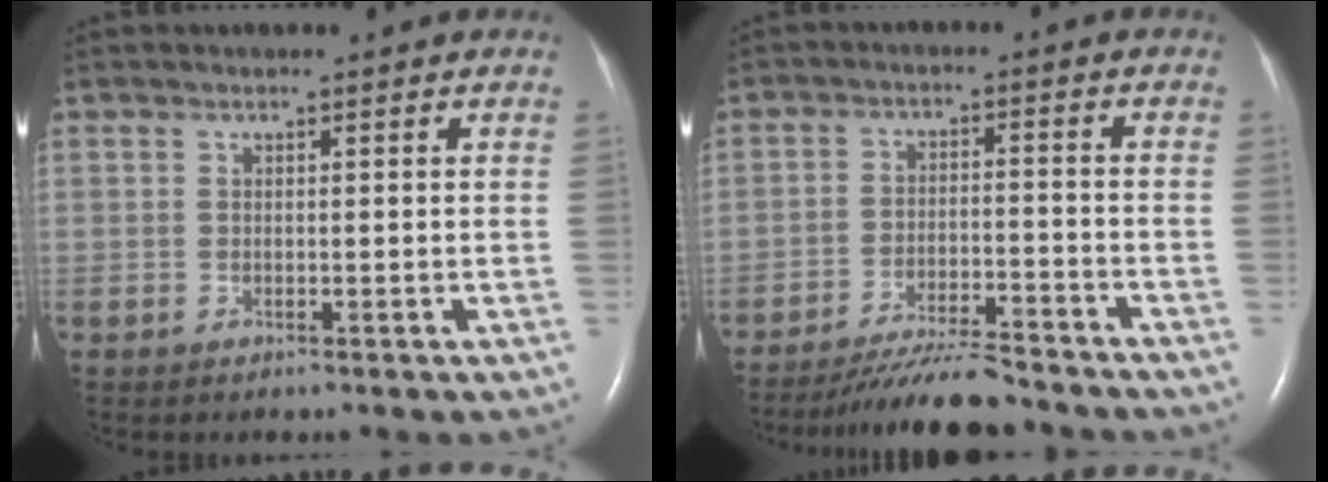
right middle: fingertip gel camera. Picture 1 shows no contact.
{"total": 9.7, "force": [-9.0, 0.4, 3.7], "torque": [-0.061, -0.018, -0.151]}